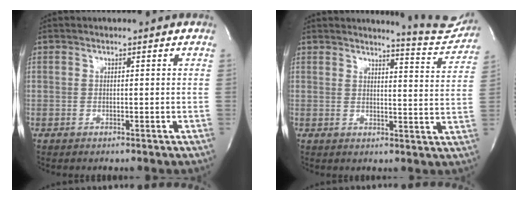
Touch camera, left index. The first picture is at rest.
{"total": 7.9, "force": [7.9, -0.4, 0.3], "torque": [-0.005, -0.058, 0.081]}